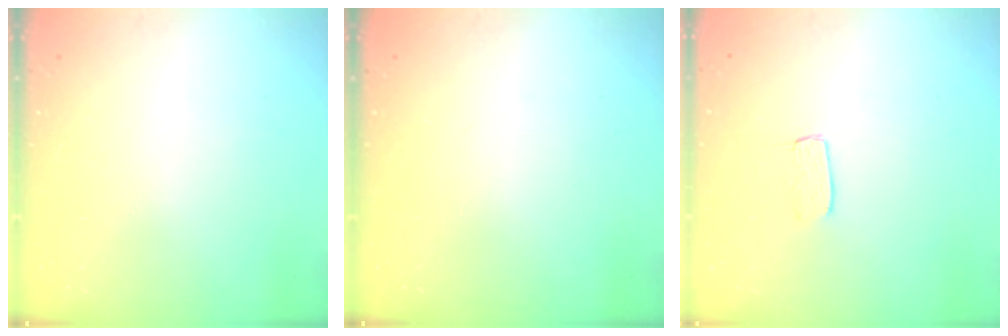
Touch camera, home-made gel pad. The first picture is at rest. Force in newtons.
{"total": 0.0}
{"total": 3.6, "press": 3.6, "slide": 0.2}